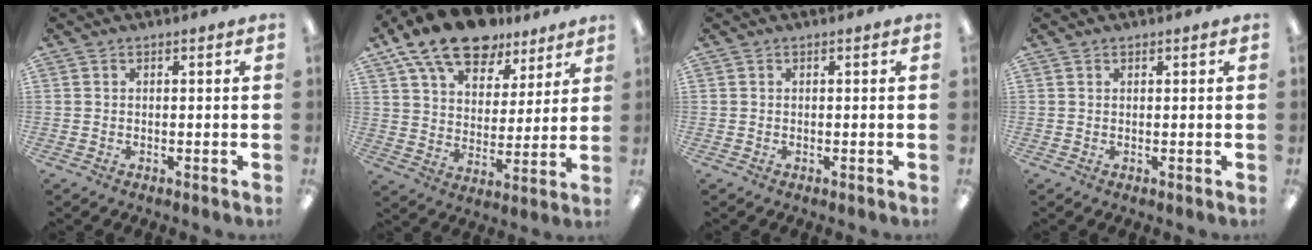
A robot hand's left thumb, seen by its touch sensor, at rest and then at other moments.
{"total": 16.7, "force": [12.4, 8.2, 7.6], "torque": [-0.146, -0.068, 0.224]}
{"total": 0.0}
{"total": 0.5, "force": [0.5, 0.2, 0.1], "torque": [-0.001, 0.002, 0.008]}